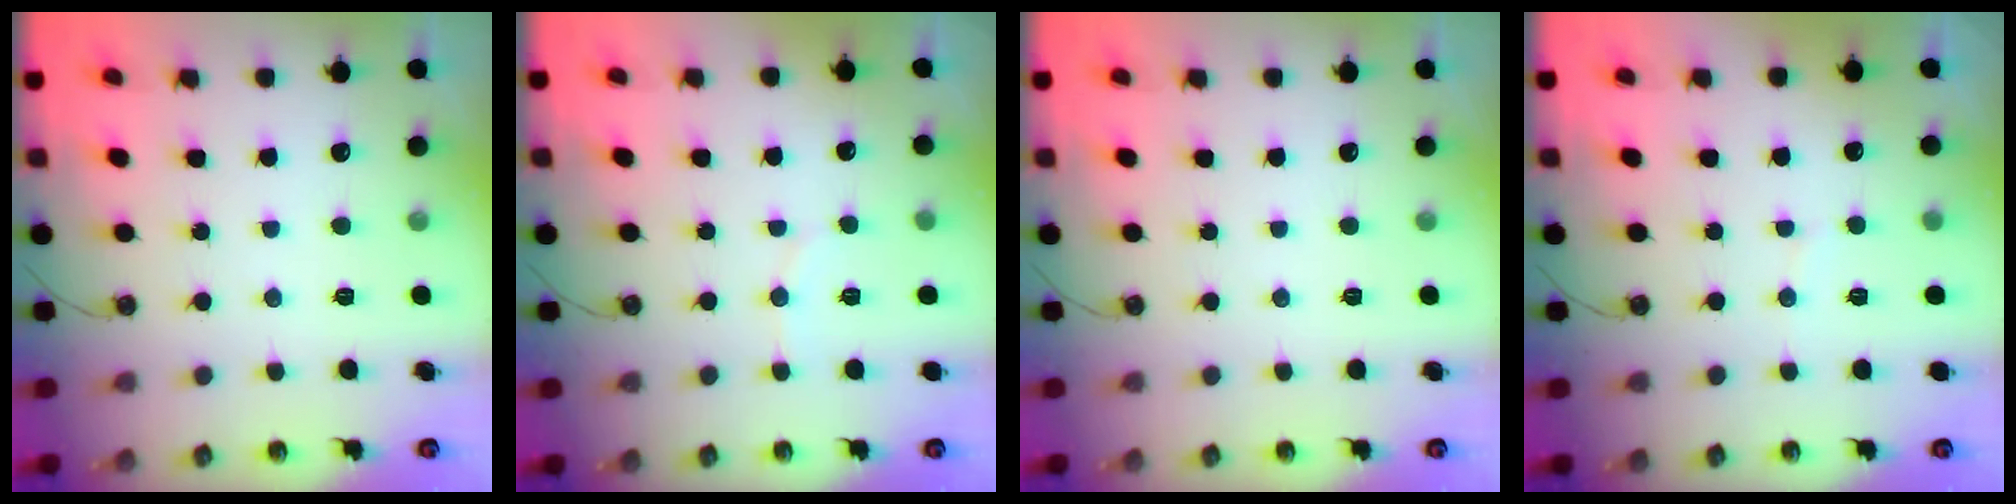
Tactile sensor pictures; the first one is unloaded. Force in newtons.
{"total": 5.5, "press": 5.4, "slide": 1.0}
{"total": 0.0}
{"total": 2.6, "press": 2.6, "slide": 0.4}